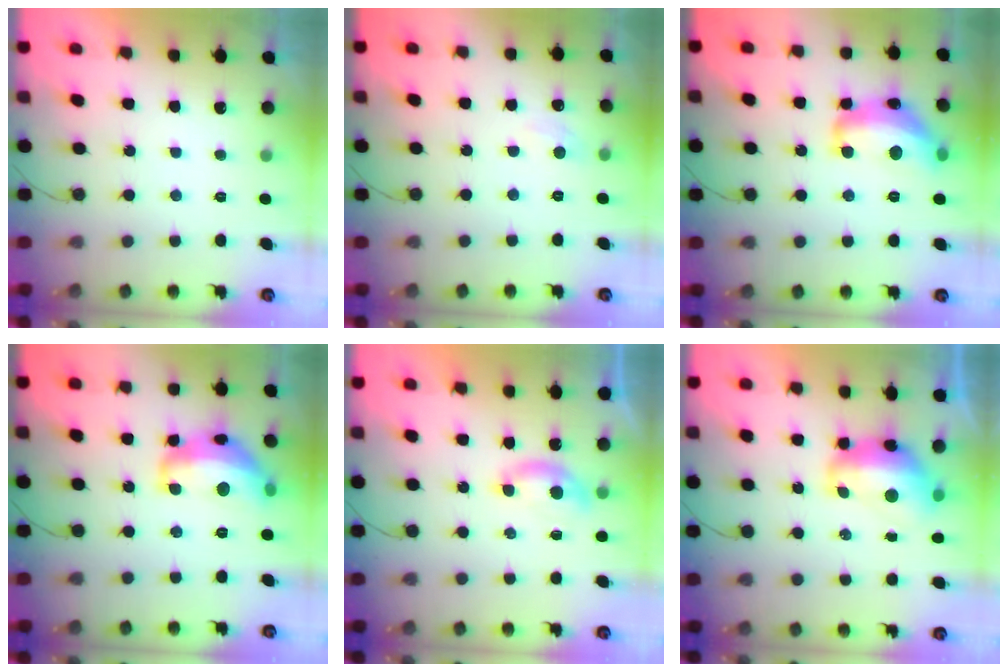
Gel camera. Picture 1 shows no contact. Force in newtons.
{"total": 4.6, "press": 4.6, "slide": 0.6}
{"total": 16.7, "press": 16.7, "slide": 1.0}
{"total": 16.1, "press": 16.1, "slide": 0.9}
{"total": 5.1, "press": 5.1, "slide": 0.6}
{"total": 12.4, "press": 12.4, "slide": 1.1}